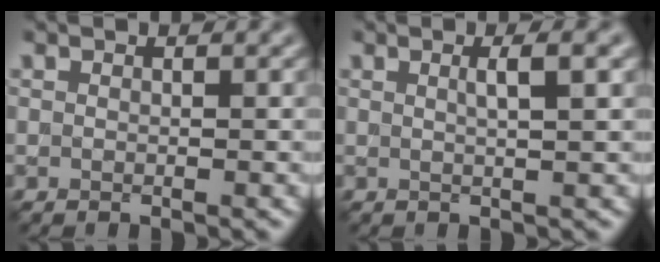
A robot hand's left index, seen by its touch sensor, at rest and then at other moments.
{"total": 2.6, "force": [0.8, 0.6, 2.5], "torque": [-0.024, 0.008, 0.006]}